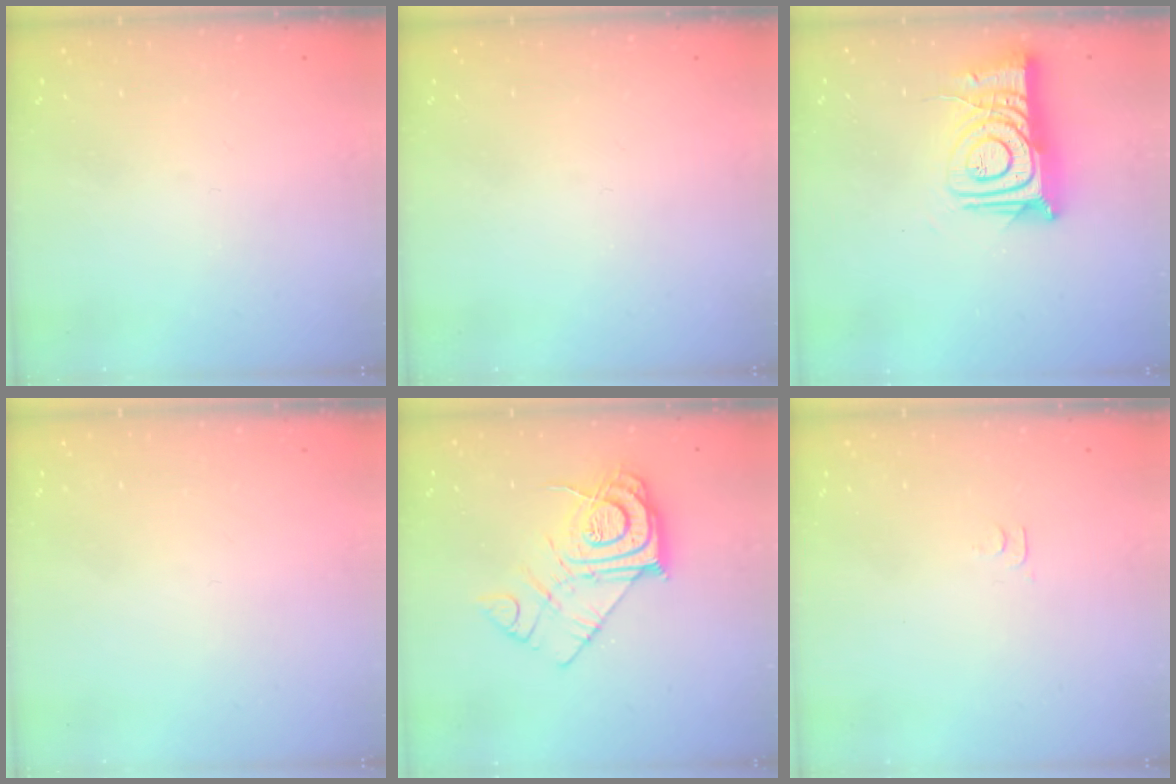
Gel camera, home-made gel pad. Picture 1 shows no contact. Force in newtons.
{"total": 0.0}
{"total": 15.9, "press": 15.9, "slide": 1.7}
{"total": 1.6, "press": 1.6, "slide": 0.1}
{"total": 12.6, "press": 12.5, "slide": 1.2}
{"total": 5.8, "press": 5.8, "slide": 0.7}